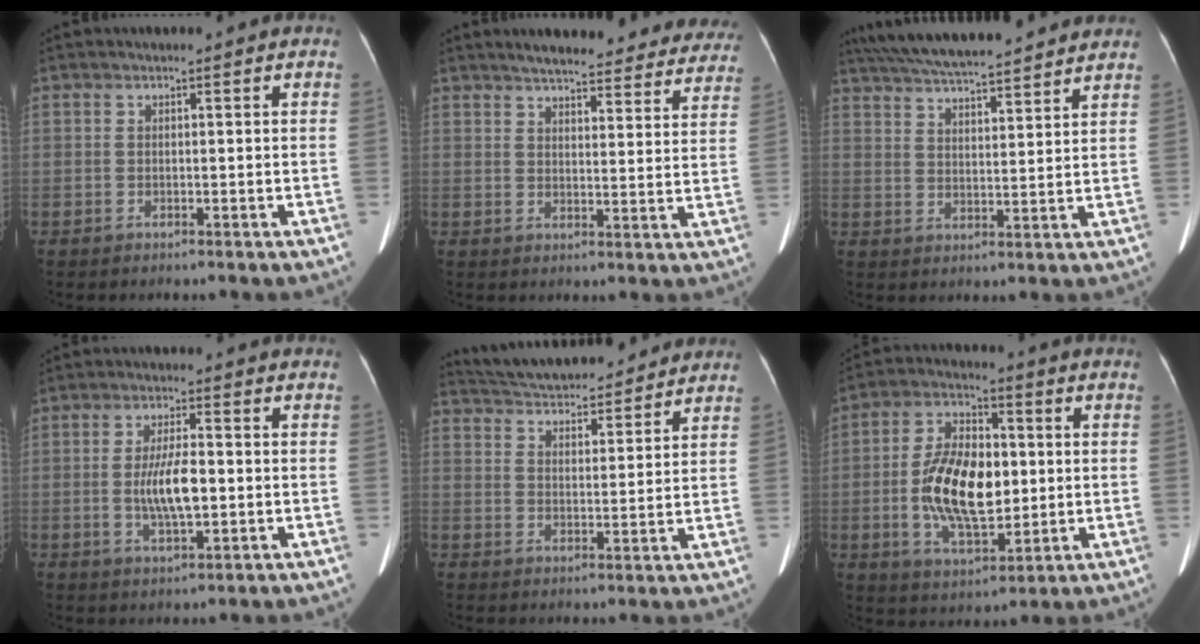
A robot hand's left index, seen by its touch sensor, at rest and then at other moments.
{"total": 23.7, "force": [21.3, 5.5, 8.8], "torque": [-0.111, -0.020, 0.247]}
{"total": 18.3, "force": [16.2, 2.4, 8.1], "torque": [-0.144, 0.043, 0.244]}
{"total": 6.8, "force": [-0.8, 1.7, 6.6], "torque": [-0.133, -0.002, -0.011]}
{"total": 16.4, "force": [15.2, 3.4, 5.2], "torque": [-0.091, 0.026, 0.227]}
{"total": 14.0, "force": [-0.6, 6.7, 12.3], "torque": [-0.245, 0.008, -0.006]}